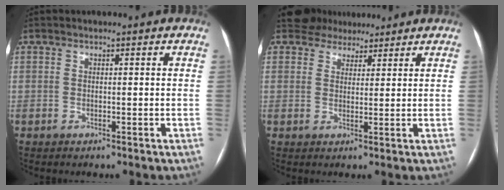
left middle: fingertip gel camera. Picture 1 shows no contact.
{"total": 4.7, "force": [4.1, 2.3, 0.1], "torque": [0.000, 0.015, 0.060]}